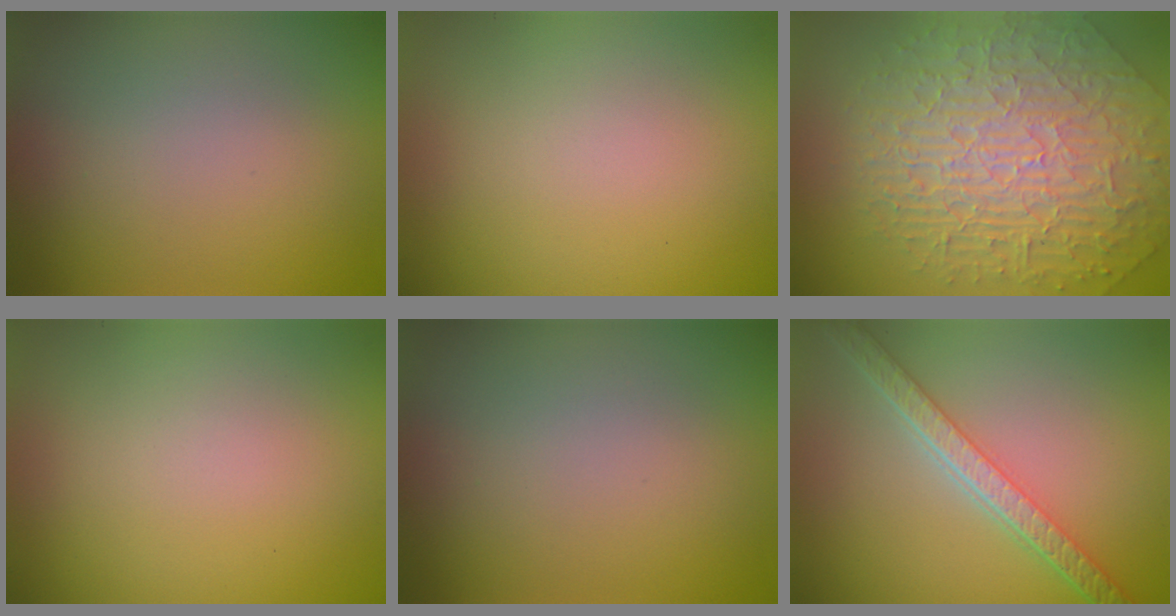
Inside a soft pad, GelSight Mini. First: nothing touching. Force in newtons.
{"total": 0.0}
{"total": 8.8, "press": 6.6, "slide": 5.8}
{"total": 0.0}
{"total": 0.0}
{"total": 5.1, "press": 4.2, "slide": 2.9}